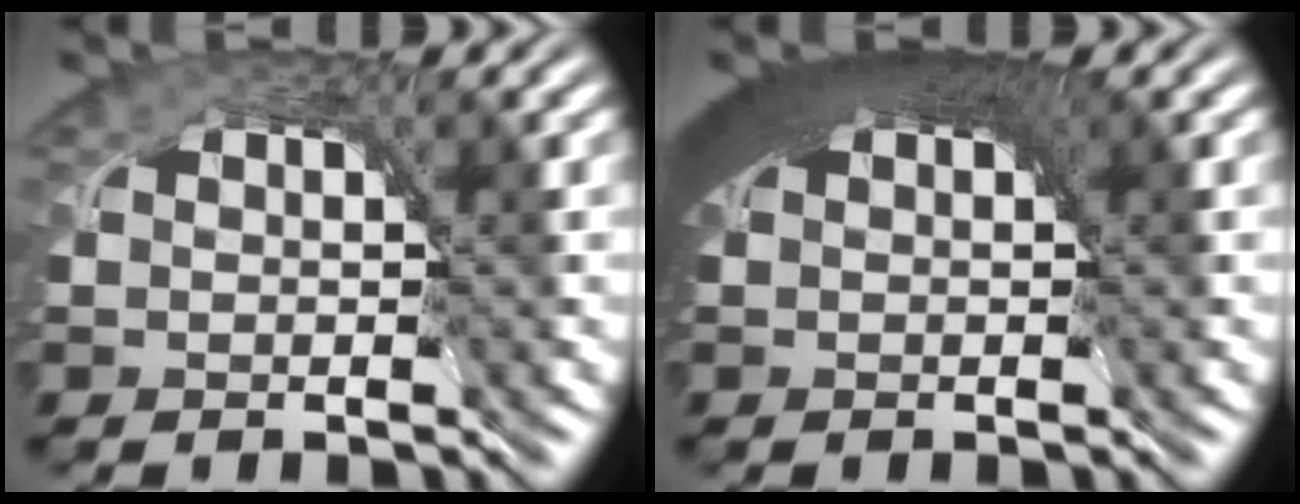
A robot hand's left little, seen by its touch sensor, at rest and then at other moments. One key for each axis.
{"total": 8.9, "fx": 3.2, "fy": 4.3, "fz": 7.1, "tx": -0.109, "ty": 0.020, "tz": 0.034}